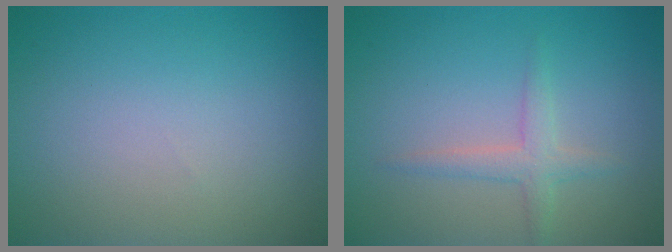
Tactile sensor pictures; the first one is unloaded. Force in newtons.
{"total": 1.9, "press": 1.9, "slide": 0.2}